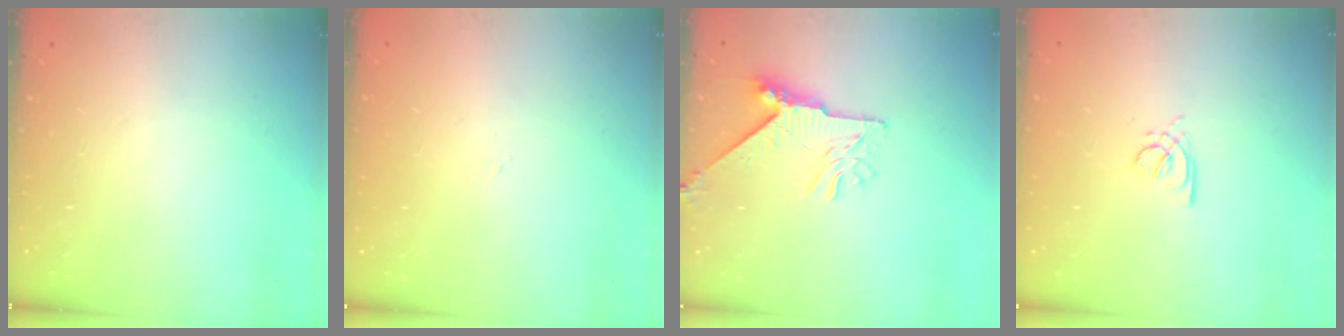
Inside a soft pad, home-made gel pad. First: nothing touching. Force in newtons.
{"total": 0.0}
{"total": 8.3, "press": 8.2, "slide": 0.8}
{"total": 2.4, "press": 2.4, "slide": 0.6}